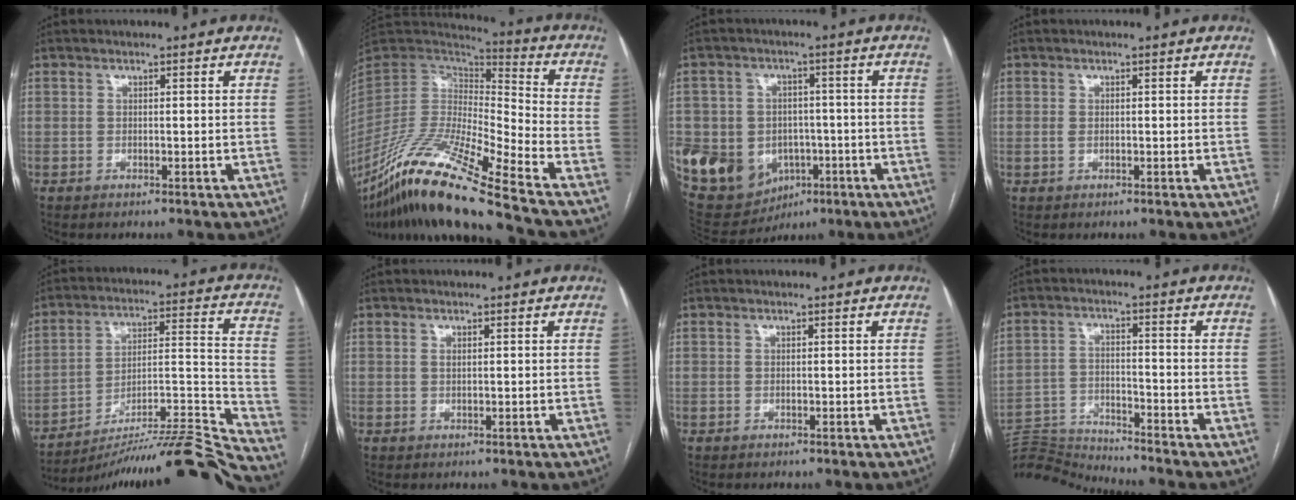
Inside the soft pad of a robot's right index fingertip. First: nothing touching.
{"total": 21.7, "force": [-15.7, 0.2, 15.1], "torque": [-0.314, -0.042, -0.297]}
{"total": 14.3, "force": [-3.9, 12.3, 6.2], "torque": [-0.132, 0.020, -0.041]}
{"total": 1.0, "force": [0.0, 0.6, 0.7], "torque": [-0.014, 0.001, 0.001]}
{"total": 25.7, "force": [-23.8, -2.6, 9.2], "torque": [-0.086, -0.006, -0.351]}
{"total": 0.5, "force": [0.2, 0.2, 0.4], "torque": [-0.010, -0.001, 0.005]}
{"total": 0.0}
{"total": 9.1, "force": [-8.9, -2.0, -0.7], "torque": [0.009, 0.012, -0.166]}